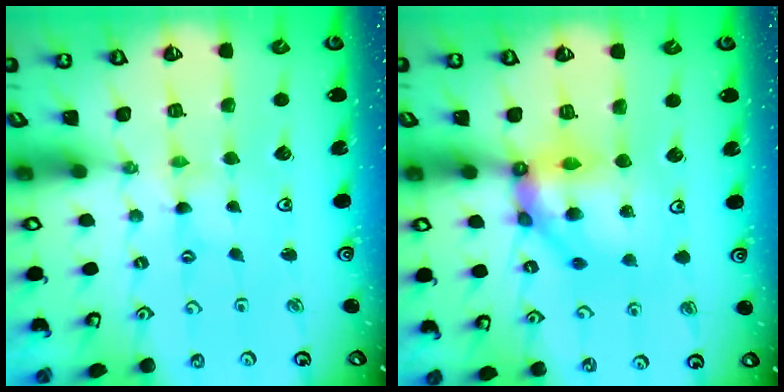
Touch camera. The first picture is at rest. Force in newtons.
{"total": 10.9, "press": 10.7, "slide": 1.9}